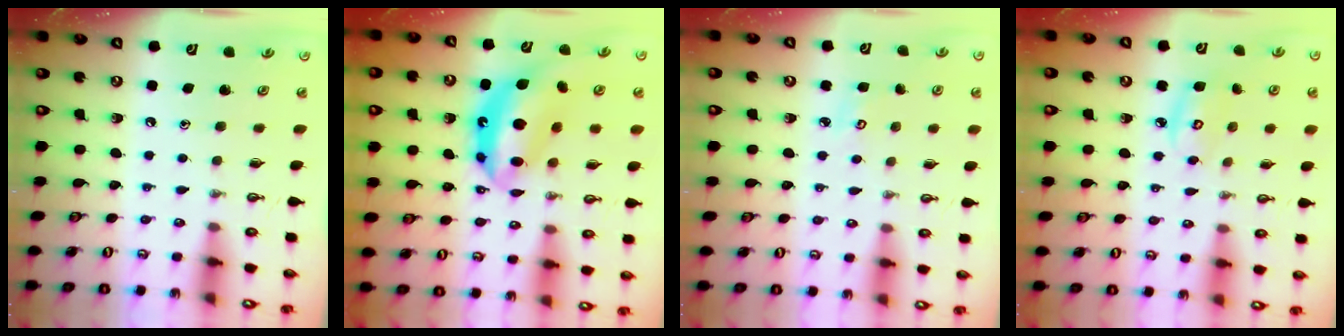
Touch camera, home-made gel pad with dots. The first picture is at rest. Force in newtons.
{"total": 14.5, "press": 14.5, "slide": 1.2}
{"total": 3.4, "press": 3.4, "slide": 0.3}
{"total": 5.2, "press": 5.2, "slide": 0.2}